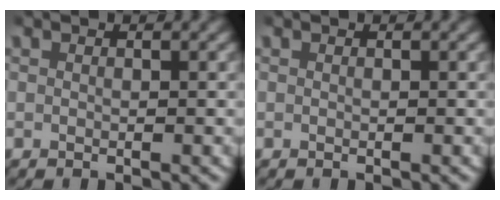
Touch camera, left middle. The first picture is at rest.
{"total": 0.0}